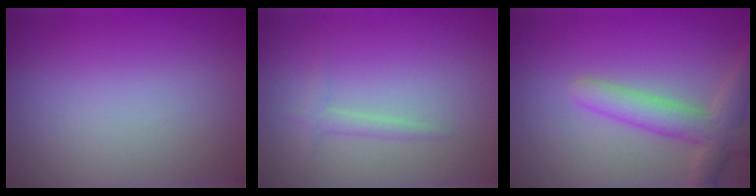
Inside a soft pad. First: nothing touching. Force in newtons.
{"total": 1.4, "press": 1.4, "slide": 0.1}
{"total": 4.1, "press": 4.1, "slide": 0.3}